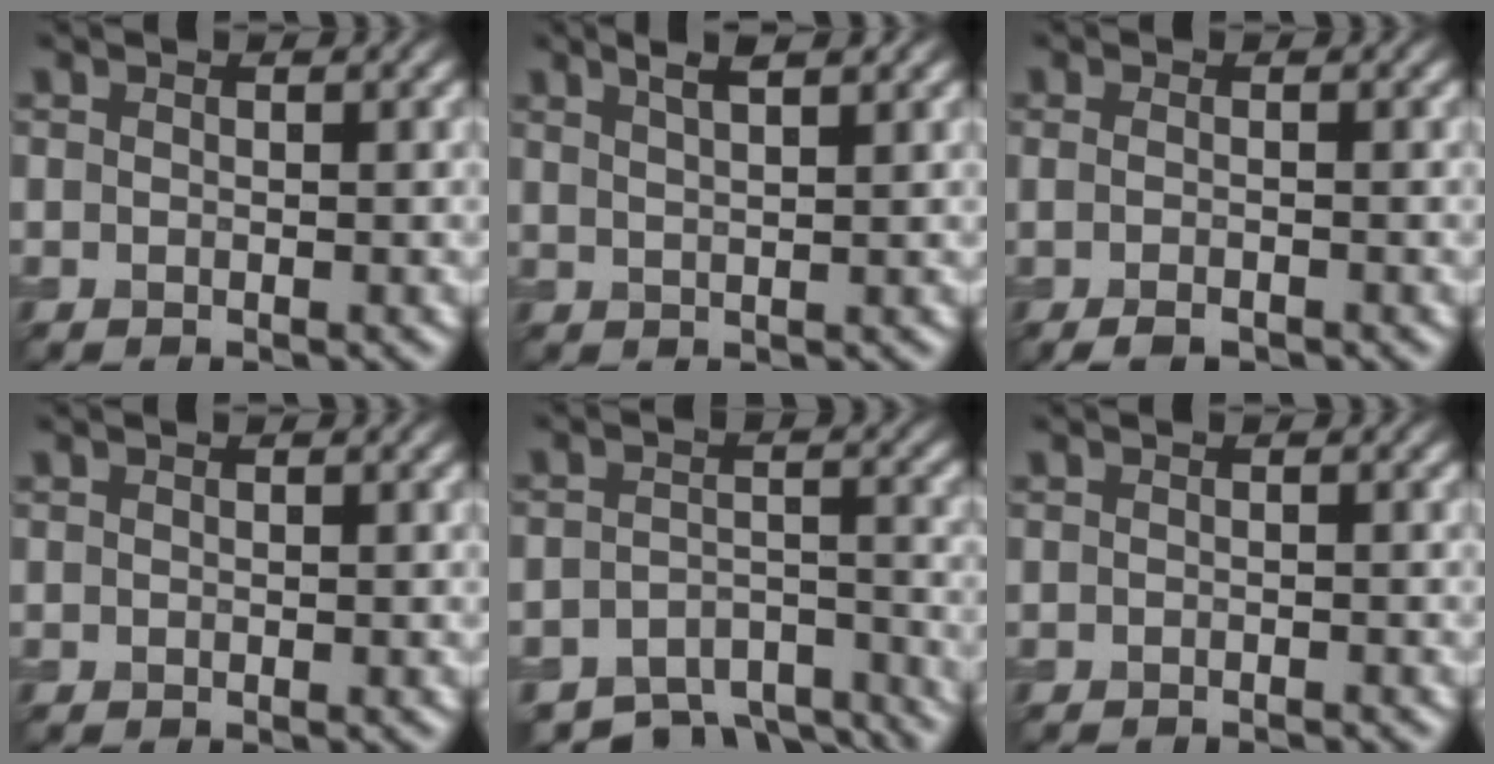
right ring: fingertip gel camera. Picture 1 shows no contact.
{"total": 3.4, "force": [2.1, 1.1, 2.5], "torque": [-0.013, 0.015, 0.010]}
{"total": 2.1, "force": [-0.9, 0.7, 1.8], "torque": [-0.029, -0.009, -0.018]}
{"total": 0.0}
{"total": 7.5, "force": [-6.5, 2.8, 2.6], "torque": [-0.036, -0.016, -0.092]}
{"total": 1.6, "force": [-1.4, 0.3, 0.7], "torque": [0.005, -0.005, -0.022]}